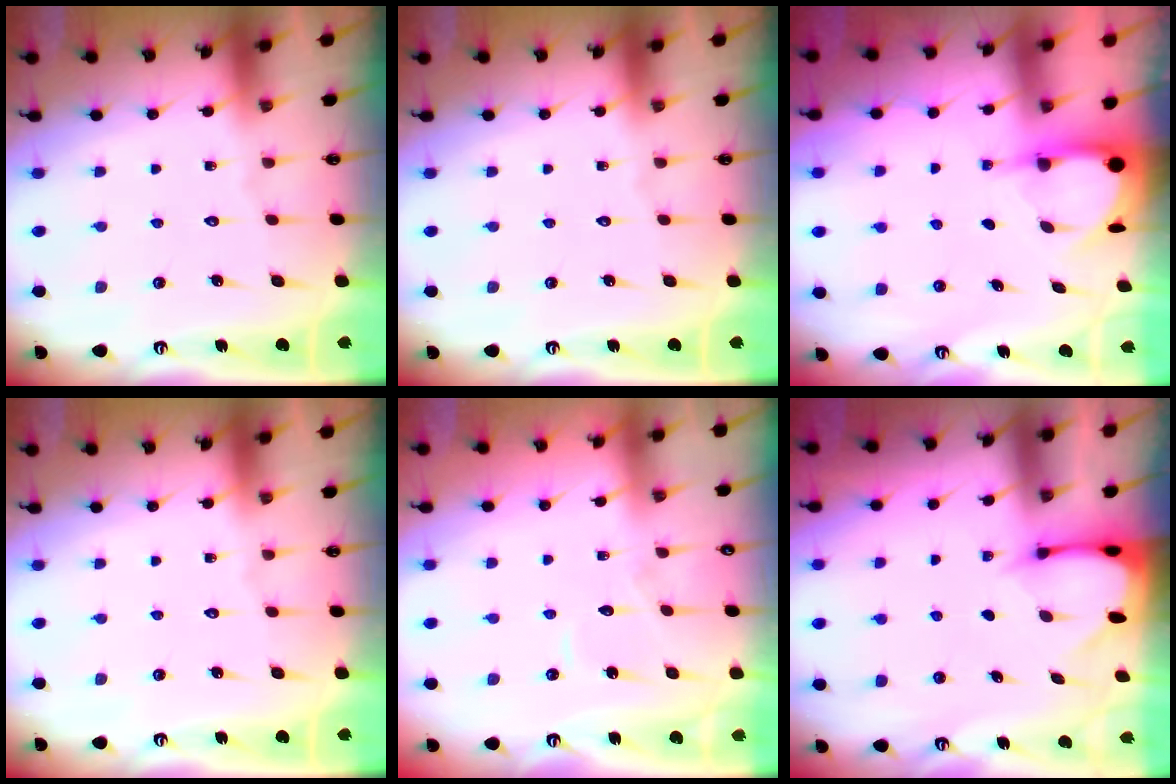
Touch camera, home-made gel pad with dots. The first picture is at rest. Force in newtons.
{"total": 0.0}
{"total": 4.0, "press": 4.0, "slide": 0.3}
{"total": 0.0}
{"total": 4.1, "press": 4.1, "slide": 0.5}
{"total": 2.4, "press": 2.4, "slide": 0.3}